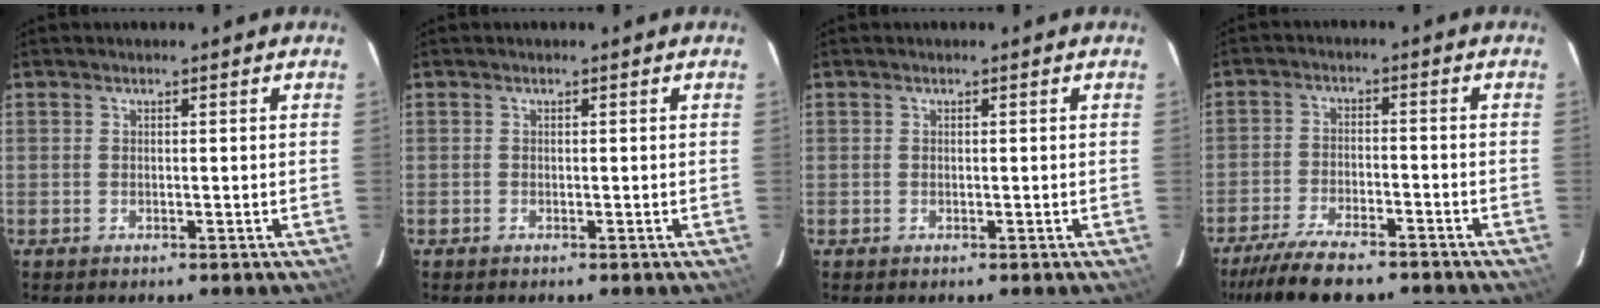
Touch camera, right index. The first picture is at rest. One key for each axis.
{"total": 0.0}
{"total": 0.0}
{"total": 12.3, "fx": -10.1, "fy": 3.5, "fz": 6.1, "tx": -0.143, "ty": -0.021, "tz": -0.170}